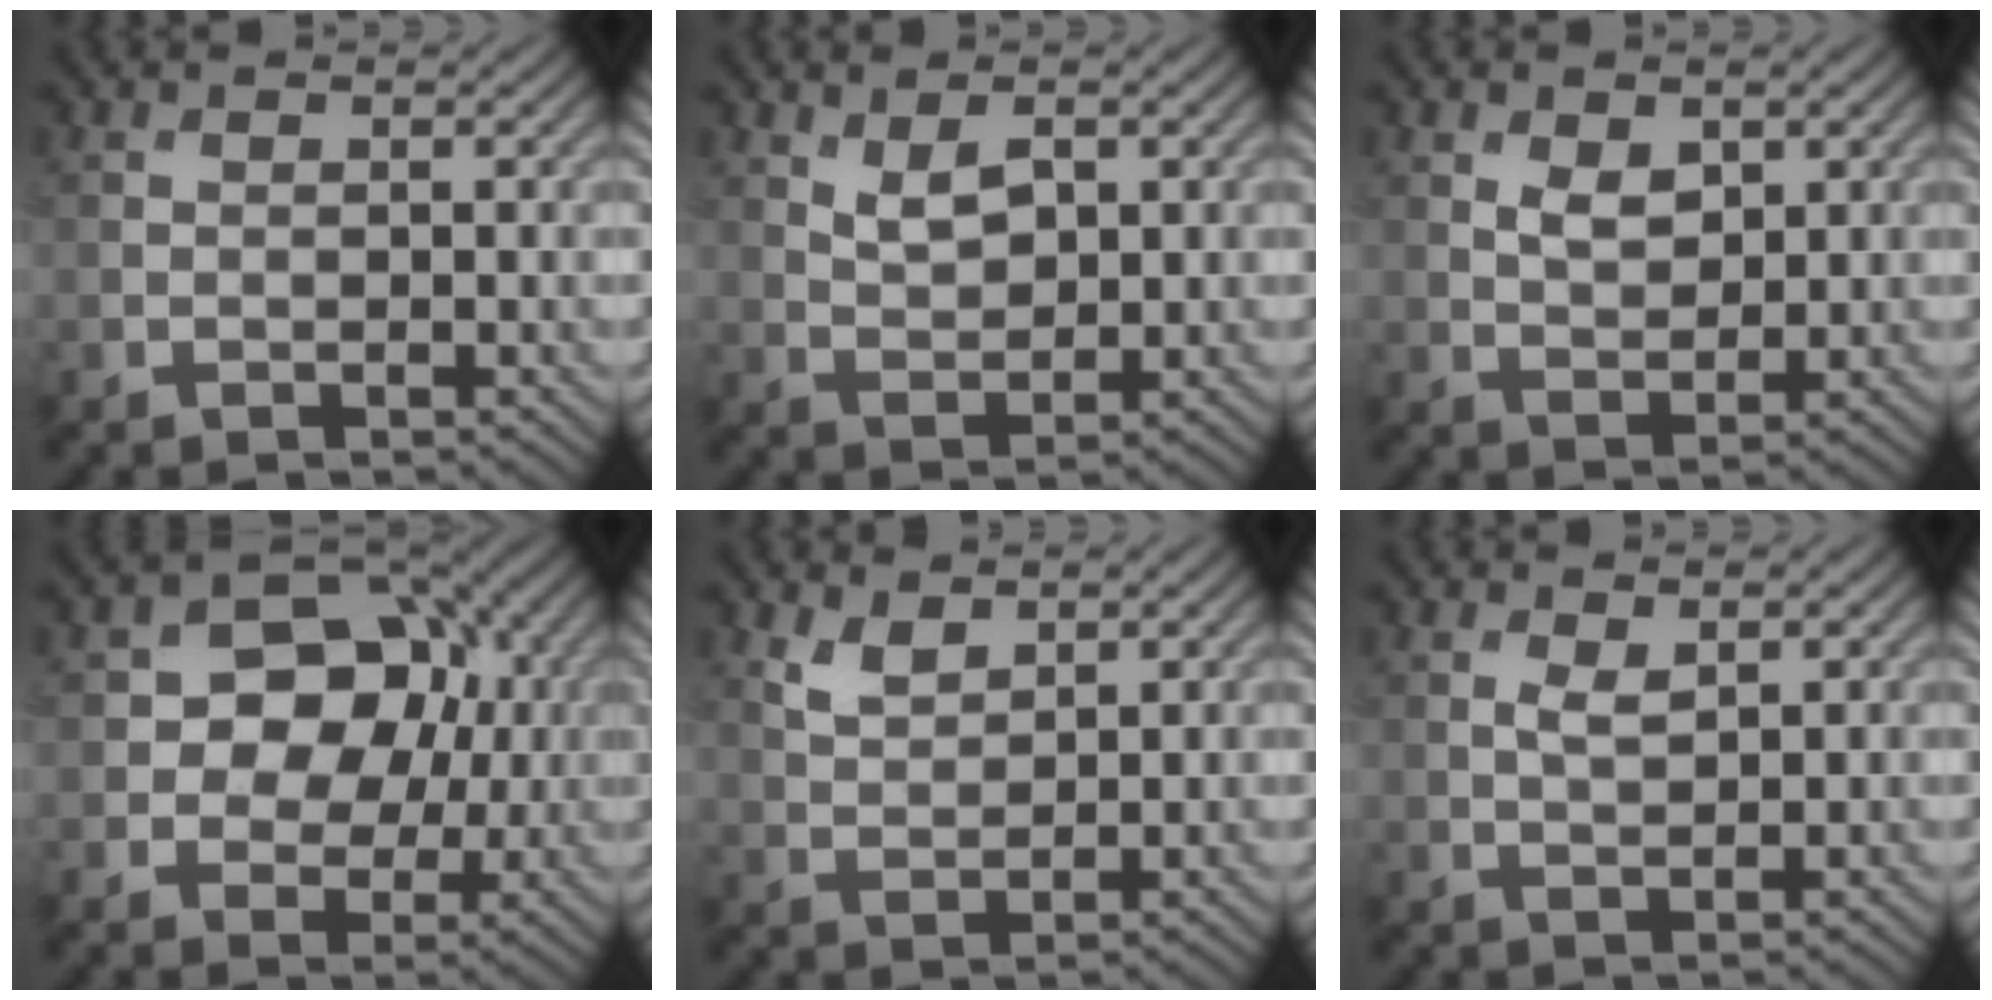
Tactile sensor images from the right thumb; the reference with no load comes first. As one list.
[{"total": 3.4, "force": [1.6, 1.7, 2.4], "torque": [-0.053, -0.003, 0.035]}, {"total": 2.9, "force": [1.3, 1.8, 1.8], "torque": [-0.038, -0.005, 0.028]}, {"total": 10.2, "force": [1.1, 8.1, 6.1], "torque": [-0.085, 0.018, -0.005]}, {"total": 3.0, "force": [2.1, 1.3, 1.6], "torque": [-0.041, -0.004, 0.048]}, {"total": 1.8, "force": [0.8, 0.7, 1.4], "torque": [-0.034, -0.003, 0.019]}]